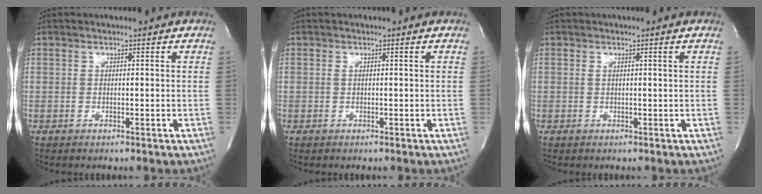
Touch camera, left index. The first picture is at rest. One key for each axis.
{"total": 0.0}
{"total": 0.5, "fx": 0.0, "fy": -0.3, "fz": 0.4, "tx": -0.019, "ty": -0.005, "tz": 0.005}